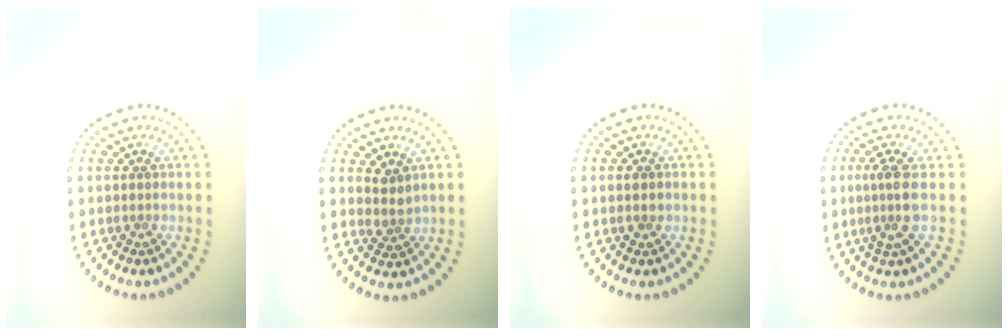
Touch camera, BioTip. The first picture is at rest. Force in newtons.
{"total": 1.7, "press": 1.4, "slide": 1.0}
{"total": 1.1, "press": 1.1, "slide": 0.2}
{"total": 2.6, "press": 1.9, "slide": 1.8}